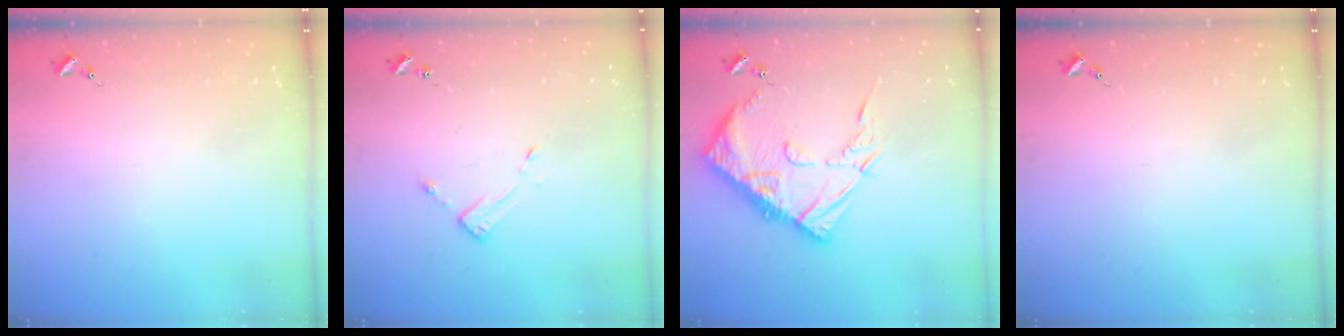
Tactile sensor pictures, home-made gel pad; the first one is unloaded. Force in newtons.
{"total": 3.5, "press": 3.5, "slide": 0.1}
{"total": 15.6, "press": 15.5, "slide": 1.4}
{"total": 0.0}